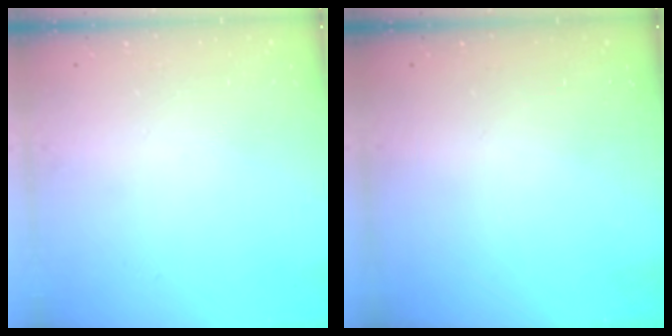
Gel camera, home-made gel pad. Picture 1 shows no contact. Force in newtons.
{"total": 0.0}